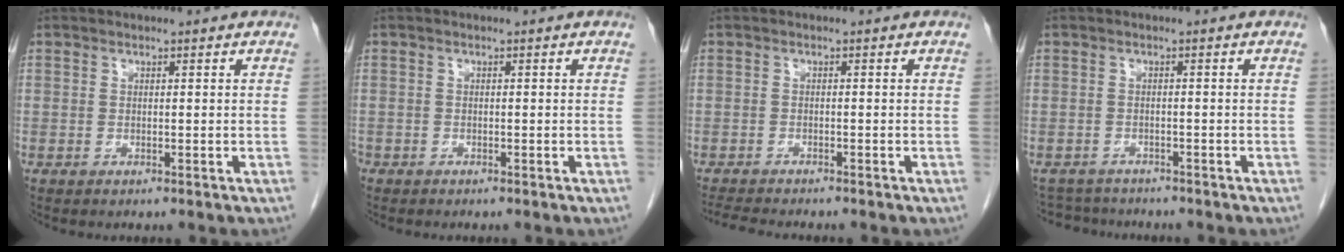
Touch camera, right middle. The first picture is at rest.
{"total": 0.6, "force": [-0.5, 0.4, 0.1], "torque": [-0.008, 0.001, -0.011]}
{"total": 5.1, "force": [-4.7, 0.4, 2.0], "torque": [-0.034, -0.016, -0.076]}
{"total": 4.9, "force": [-4.7, 1.2, 0.2], "torque": [-0.003, -0.003, -0.073]}